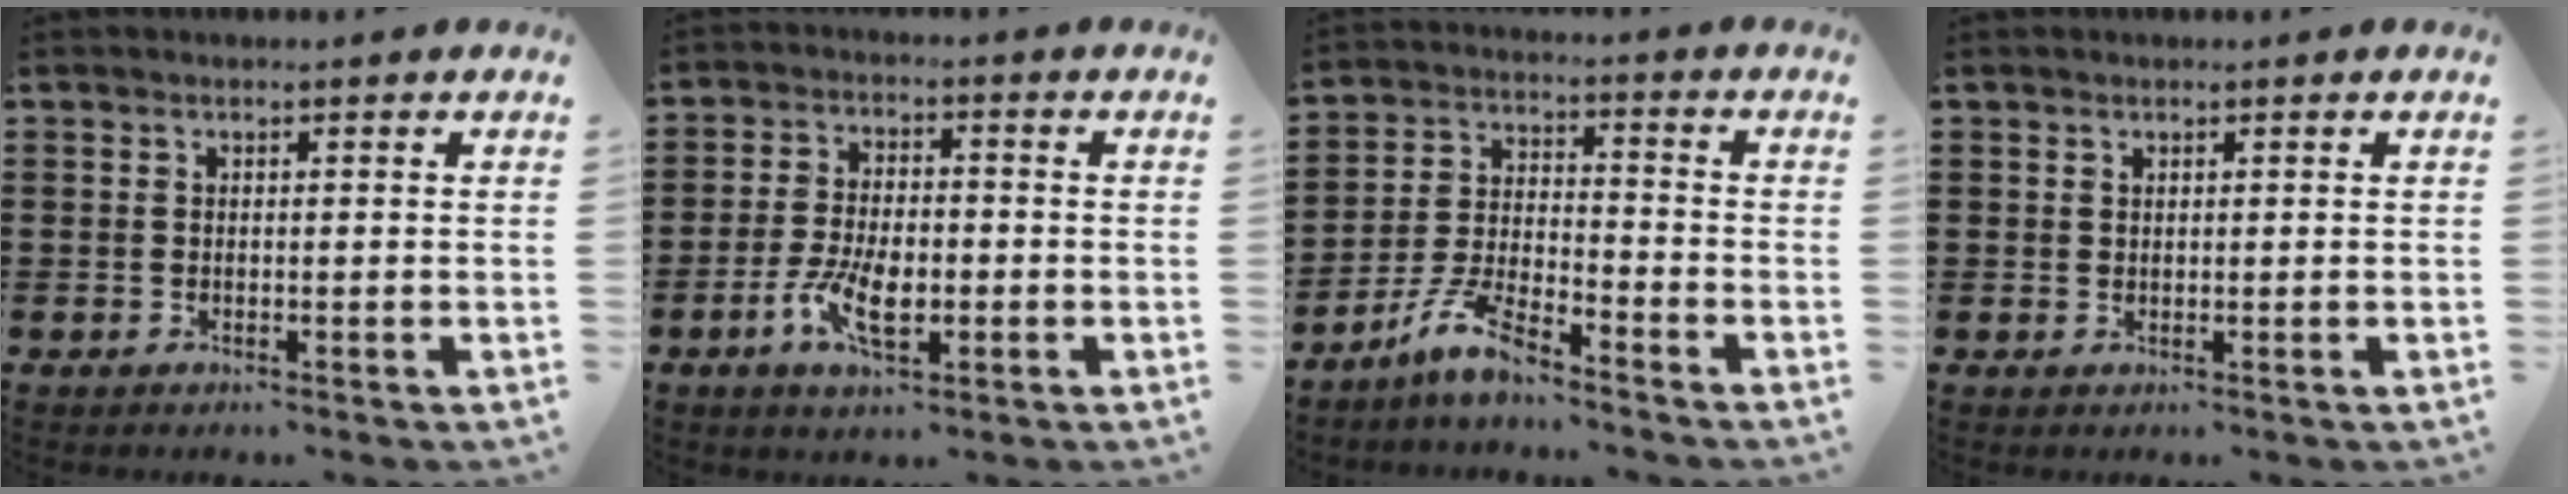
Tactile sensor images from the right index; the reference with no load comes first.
{"total": 7.4, "force": [-2.5, 3.4, 6.1], "torque": [-0.136, -0.005, -0.049]}
{"total": 7.2, "force": [-5.9, 1.2, 3.9], "torque": [-0.105, -0.006, -0.119]}
{"total": 0.7, "force": [0.5, 0.4, 0.1], "torque": [-0.004, 0.001, 0.010]}